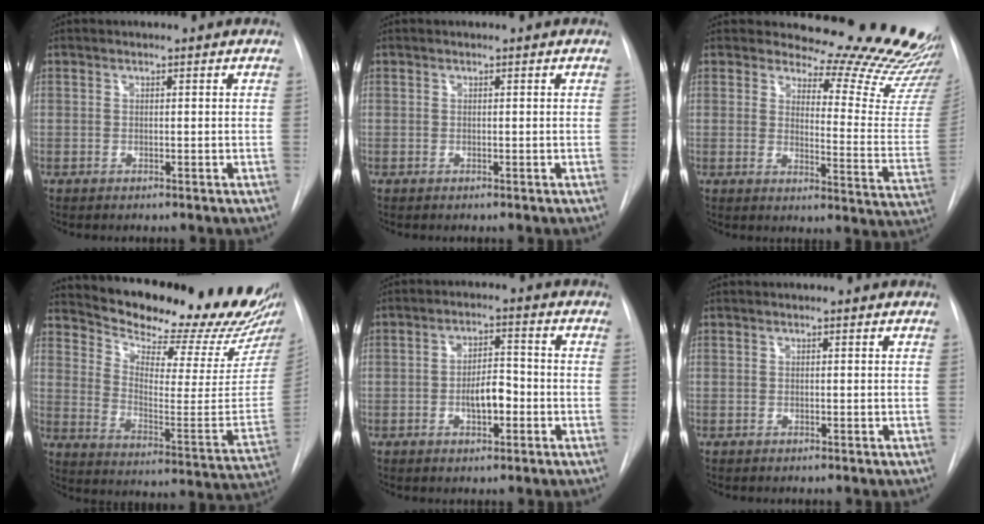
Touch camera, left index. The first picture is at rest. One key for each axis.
{"total": 0.0}
{"total": 22.2, "fx": 20.8, "fy": 4.2, "fz": 6.6, "tx": -0.062, "ty": -0.154, "tz": 0.218}
{"total": 24.5, "fx": 22.2, "fy": 2.5, "fz": 10.0, "tx": -0.155, "ty": -0.104, "tz": 0.288}
{"total": 5.3, "fx": -2.0, "fy": 2.1, "fz": 4.4, "tx": -0.075, "ty": 0.005, "tz": -0.033}
{"total": 0.0}